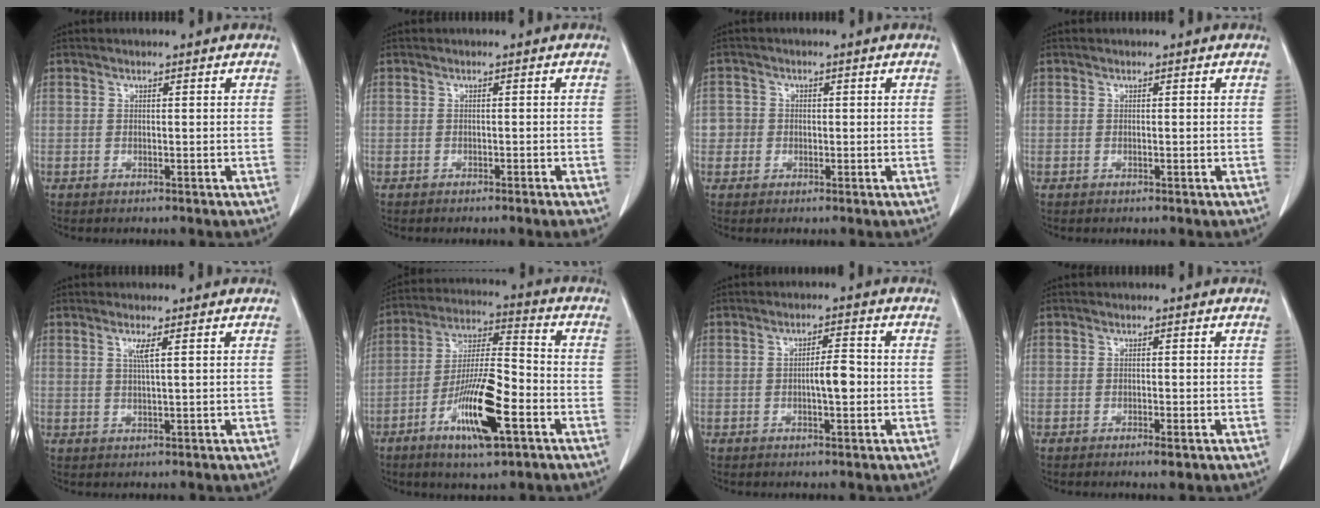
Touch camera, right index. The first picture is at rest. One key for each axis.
{"total": 2.0, "fx": -1.2, "fy": 0.3, "fz": 1.5, "tx": -0.018, "ty": -0.003, "tz": -0.015}
{"total": 2.4, "fx": -0.5, "fy": 2.3, "fz": 0.0, "tx": 0.014, "ty": 0.010, "tz": -0.015}
{"total": 0.0}
{"total": 2.0, "fx": 0.8, "fy": -0.2, "fz": 1.8, "tx": -0.041, "ty": -0.001, "tz": 0.017}
{"total": 13.8, "fx": -6.2, "fy": 2.3, "fz": 12.1, "tx": -0.227, "ty": -0.009, "tz": -0.110}
{"total": 3.6, "fx": -0.6, "fy": 0.8, "fz": 3.5, "tx": -0.057, "ty": 0.003, "tz": -0.009}
{"total": 1.6, "fx": -0.9, "fy": 0.4, "fz": 1.2, "tx": -0.022, "ty": -0.002, "tz": -0.011}